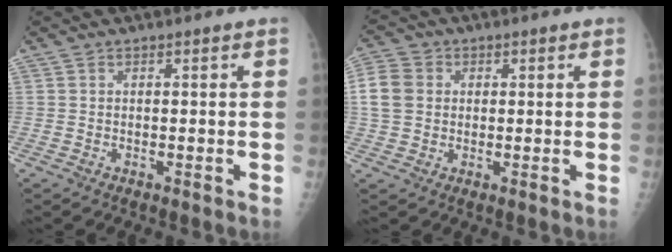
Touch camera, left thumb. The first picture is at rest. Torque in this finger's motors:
{"motor_torque": [0.08, 0.22, 0.38, -0.30, 0.07]}